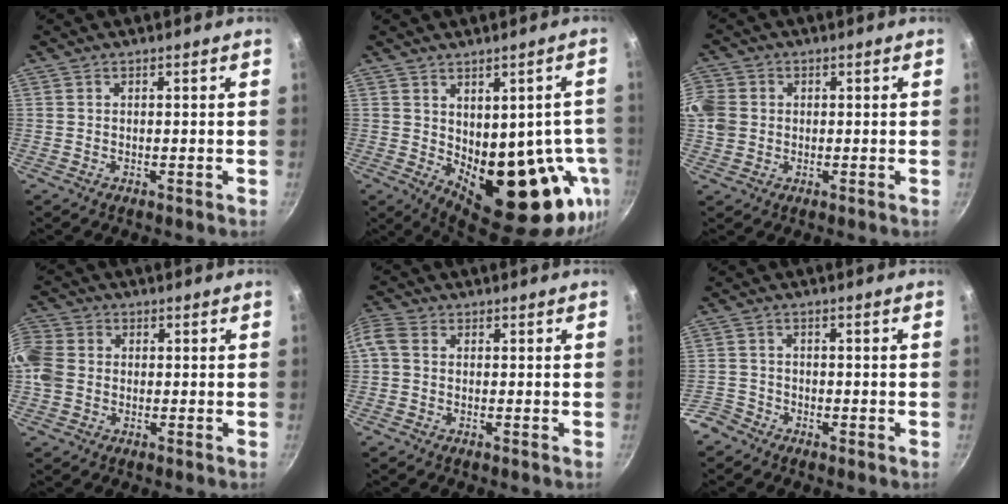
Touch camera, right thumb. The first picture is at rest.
{"total": 18.1, "force": [-2.7, 10.0, 14.8], "torque": [-0.143, -0.018, -0.011]}
{"total": 8.6, "force": [0.5, 7.8, 3.7], "torque": [-0.078, 0.007, -0.001]}
{"total": 10.5, "force": [-0.3, 8.9, 5.5], "torque": [-0.116, 0.021, -0.021]}
{"total": 4.3, "force": [0.0, 3.4, 2.6], "torque": [-0.062, 0.014, -0.013]}
{"total": 3.7, "force": [-2.7, 2.5, 0.5], "torque": [-0.004, 0.031, -0.055]}